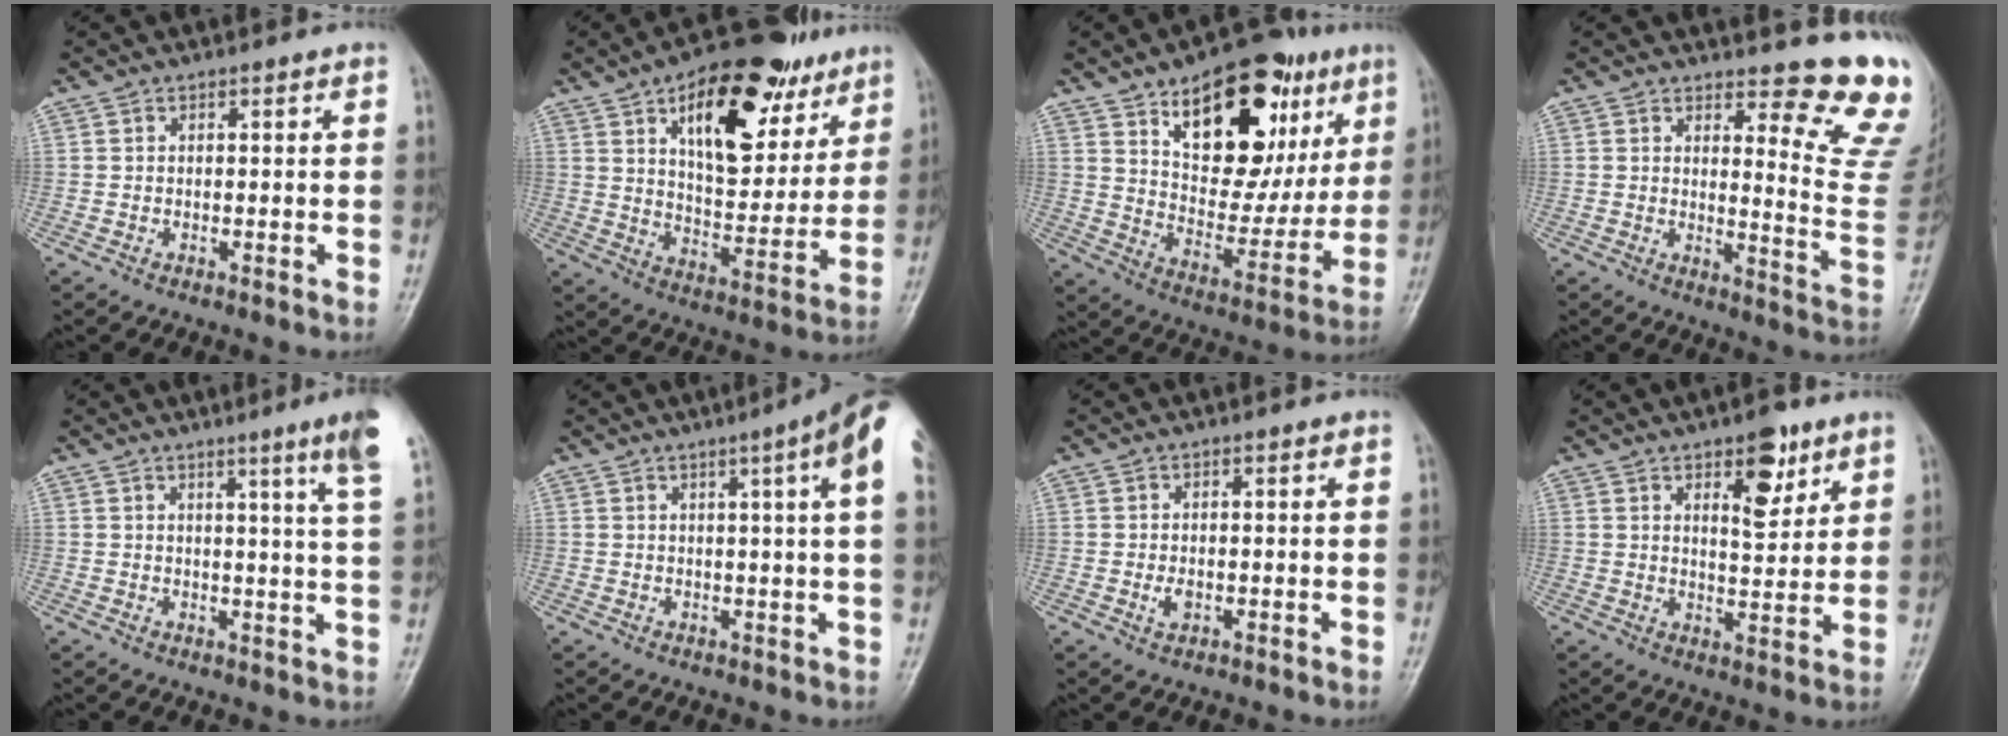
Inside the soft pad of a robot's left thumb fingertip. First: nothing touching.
{"total": 22.5, "force": [11.5, 11.1, 15.8], "torque": [-0.182, -0.034, 0.177]}
{"total": 24.7, "force": [12.0, 12.8, 17.4], "torque": [-0.201, -0.032, 0.186]}
{"total": 13.3, "force": [11.8, 2.9, 5.5], "torque": [-0.032, -0.138, 0.124]}
{"total": 8.0, "force": [4.8, -0.6, 6.4], "torque": [-0.081, -0.028, 0.055]}
{"total": 9.9, "force": [4.0, 0.1, 9.1], "torque": [-0.114, 0.002, 0.037]}
{"total": 2.1, "force": [-0.3, 1.4, 1.5], "torque": [-0.024, -0.001, -0.006]}
{"total": 8.4, "force": [4.8, 3.6, 5.9], "torque": [-0.060, -0.028, 0.067]}